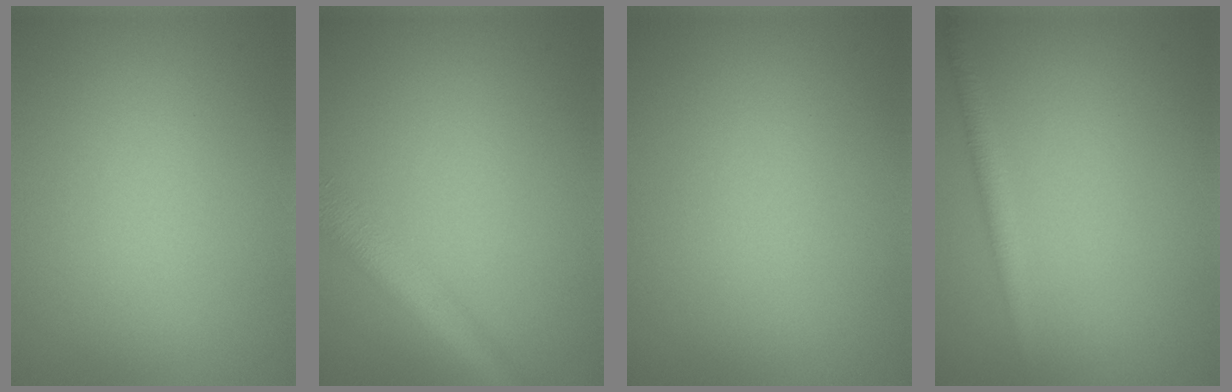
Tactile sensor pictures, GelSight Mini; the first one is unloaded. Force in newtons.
{"total": 4.2, "press": 4.2, "slide": 0.1}
{"total": 0.0}
{"total": 1.7, "press": 1.7, "slide": 0.1}